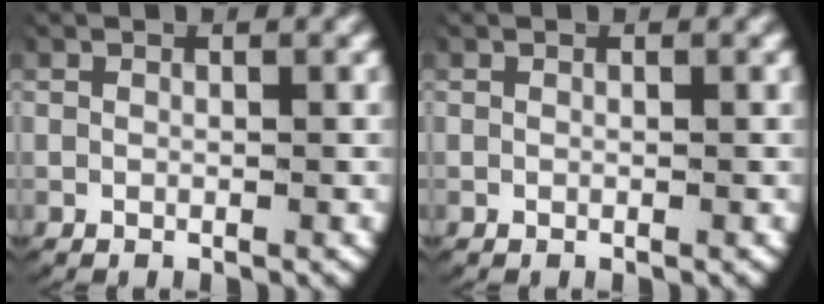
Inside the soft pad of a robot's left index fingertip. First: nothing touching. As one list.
[{"total": 0.0}]